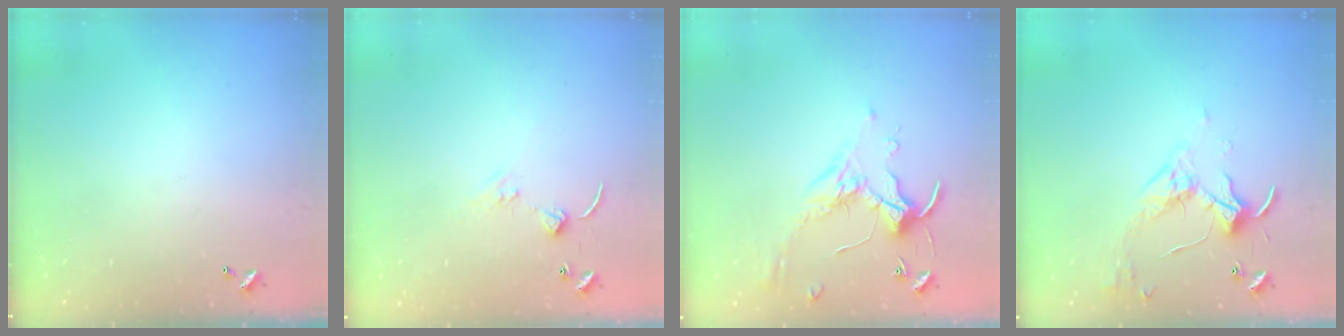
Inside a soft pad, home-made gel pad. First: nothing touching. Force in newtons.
{"total": 3.7, "press": 3.6, "slide": 0.5}
{"total": 0.7, "press": 0.6, "slide": 0.4}
{"total": 3.5, "press": 3.4, "slide": 0.7}